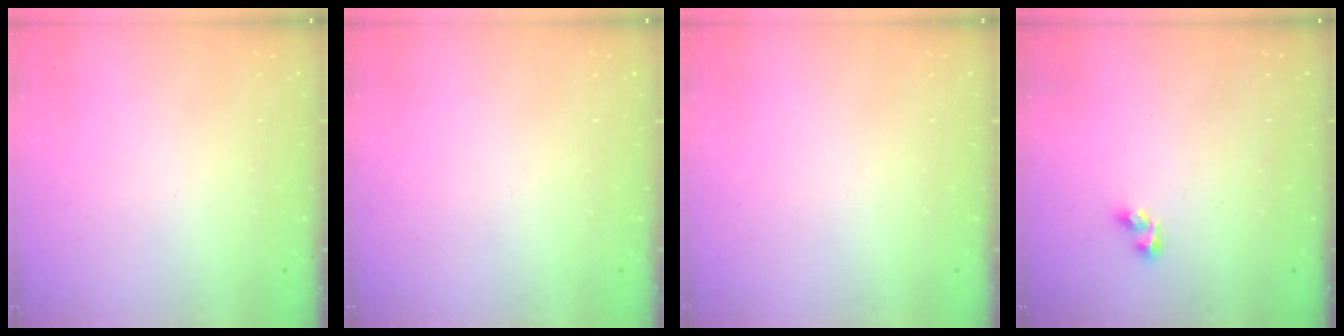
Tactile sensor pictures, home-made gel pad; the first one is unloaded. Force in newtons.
{"total": 0.0}
{"total": 0.0}
{"total": 2.4, "press": 2.3, "slide": 0.4}